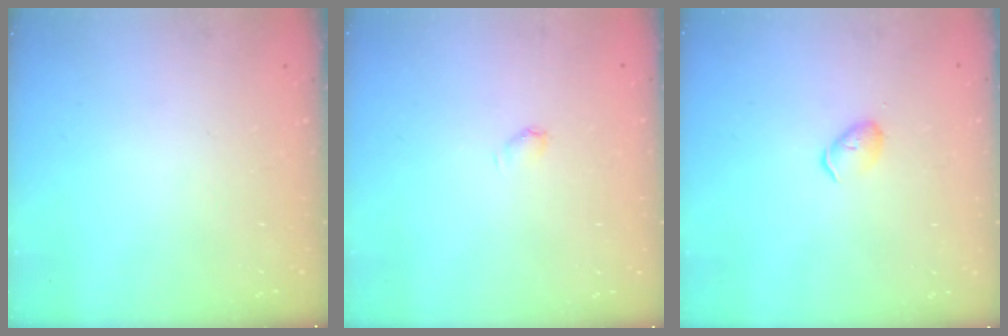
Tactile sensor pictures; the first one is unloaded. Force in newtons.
{"total": 3.4, "press": 3.3, "slide": 0.7}
{"total": 3.9, "press": 3.8, "slide": 0.7}